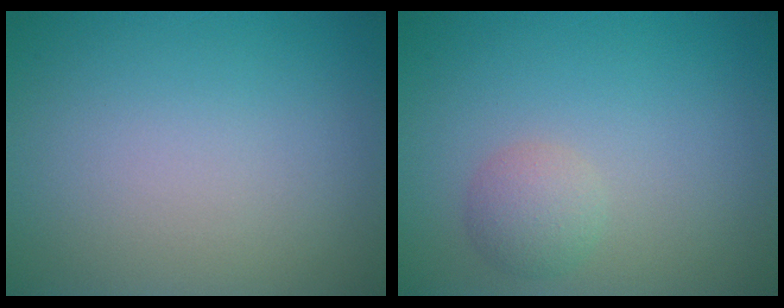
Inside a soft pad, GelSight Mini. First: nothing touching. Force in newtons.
{"total": 2.0, "press": 2.0, "slide": 0.0}